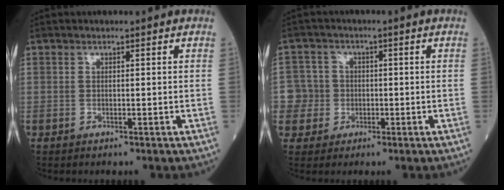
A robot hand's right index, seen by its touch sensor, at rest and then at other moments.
{"total": 5.0, "force": [-1.0, 4.9, -0.2], "torque": [0.011, 0.016, -0.019]}